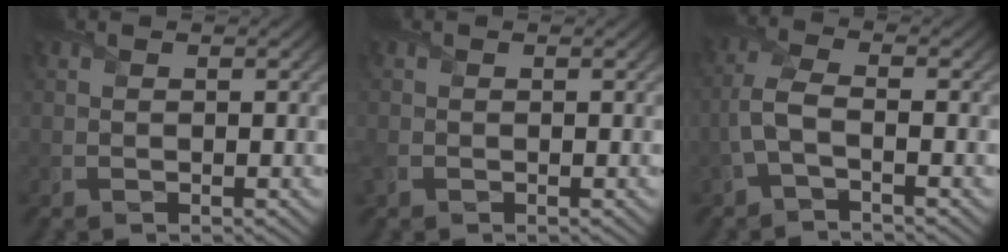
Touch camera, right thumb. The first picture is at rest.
{"total": 1.4, "force": [-0.7, 1.1, 0.6], "torque": [-0.022, -0.008, -0.018]}
{"total": 3.9, "force": [-1.3, 1.5, 3.4], "torque": [-0.090, 0.005, -0.037]}